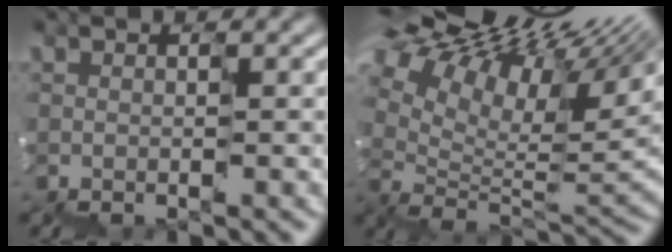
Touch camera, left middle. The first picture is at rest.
{"total": 13.8, "force": [8.6, 6.0, 9.0], "torque": [-0.152, 0.060, 0.160]}